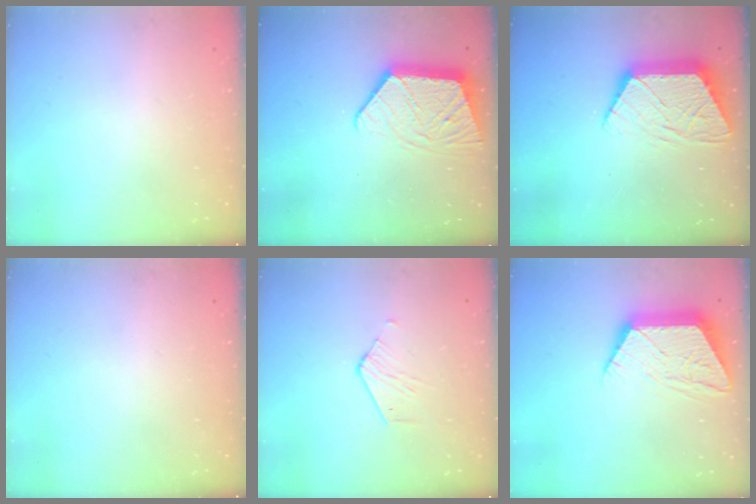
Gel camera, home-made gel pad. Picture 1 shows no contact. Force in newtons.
{"total": 13.7, "press": 13.6, "slide": 1.0}
{"total": 13.3, "press": 13.2, "slide": 0.8}
{"total": 0.0}
{"total": 2.5, "press": 2.5, "slide": 0.2}
{"total": 14.2, "press": 14.2, "slide": 1.1}